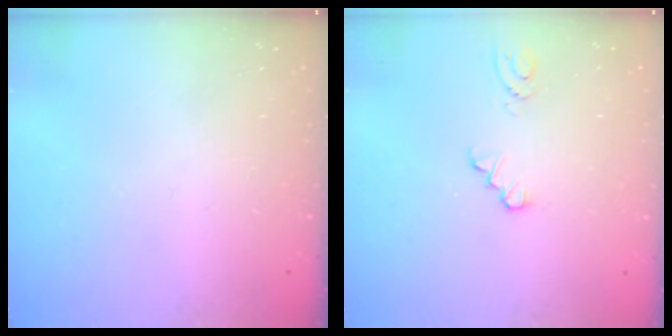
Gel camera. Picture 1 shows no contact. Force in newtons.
{"total": 1.4, "press": 1.4, "slide": 0.2}